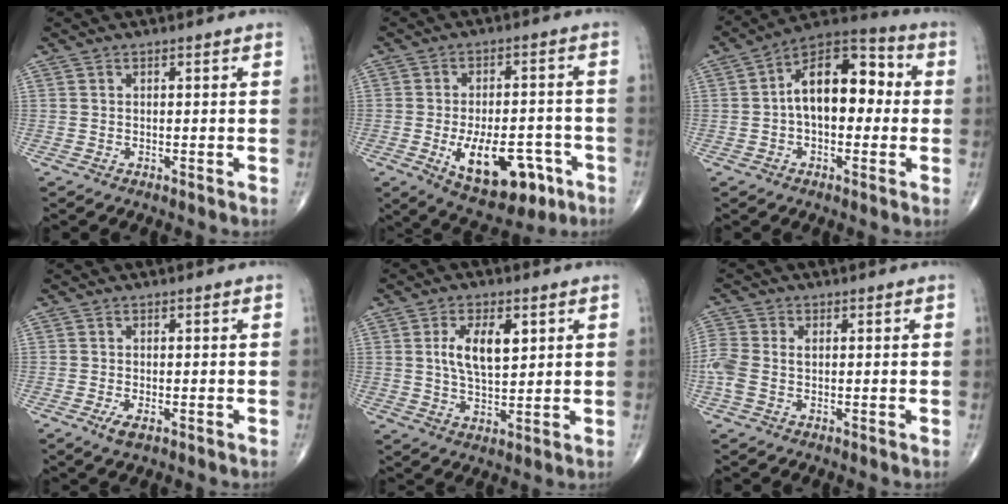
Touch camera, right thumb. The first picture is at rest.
{"total": 14.9, "force": [-5.6, 7.6, 11.5], "torque": [-0.150, 0.025, -0.069]}
{"total": 14.6, "force": [0.7, 8.4, 11.9], "torque": [-0.155, 0.043, -0.006]}
{"total": 2.3, "force": [-1.0, 0.9, 1.8], "torque": [-0.037, -0.003, -0.020]}
{"total": 8.7, "force": [2.4, 4.2, 7.2], "torque": [-0.117, -0.011, 0.044]}
{"total": 5.8, "force": [-0.3, 3.8, 4.4], "torque": [-0.128, 0.016, -0.006]}